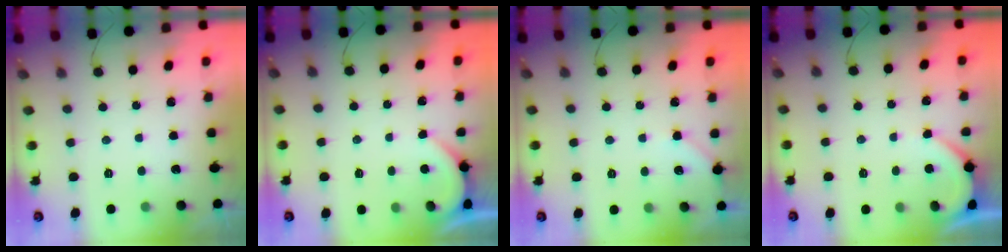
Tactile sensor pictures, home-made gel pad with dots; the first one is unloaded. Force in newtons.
{"total": 1.9, "press": 1.9, "slide": 0.3}
{"total": 3.3, "press": 3.3, "slide": 0.4}
{"total": 3.5, "press": 3.4, "slide": 0.5}